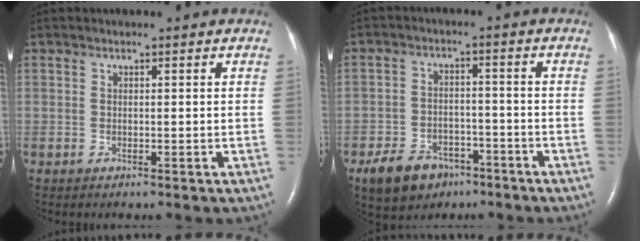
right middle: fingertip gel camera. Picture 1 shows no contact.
{"total": 8.5, "force": [-5.5, 5.3, 3.7], "torque": [-0.078, 0.001, -0.087]}